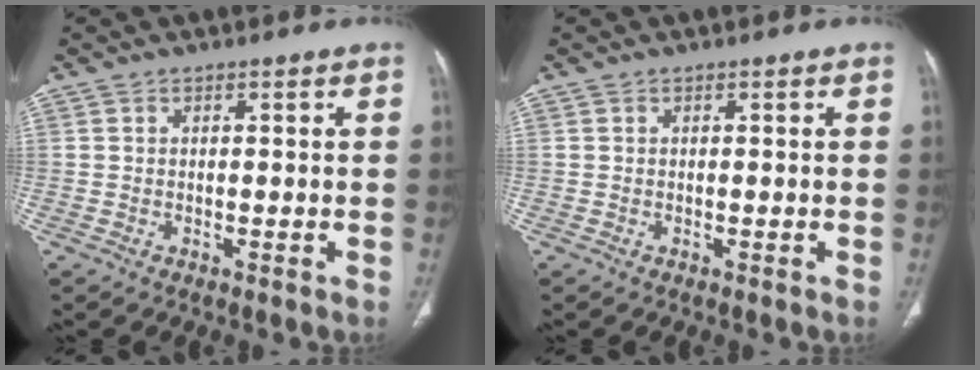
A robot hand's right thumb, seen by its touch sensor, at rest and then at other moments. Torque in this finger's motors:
{"motor_torque": [-0.10, 0.01, 0.32, 0.08, -0.01]}